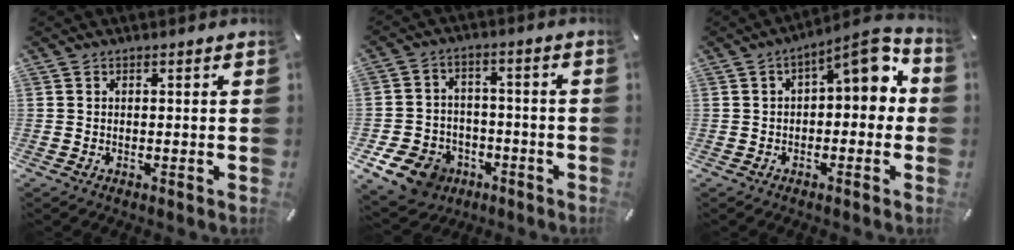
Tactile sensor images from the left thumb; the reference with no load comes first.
{"total": 10.4, "force": [-6.0, 7.6, 3.9], "torque": [-0.075, 0.045, -0.107]}
{"total": 7.9, "force": [2.5, 3.3, 6.8], "torque": [-0.086, -0.024, 0.031]}